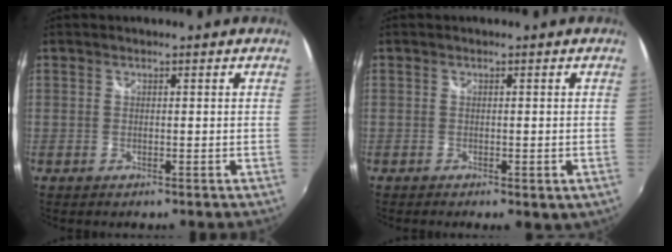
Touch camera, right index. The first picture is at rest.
{"total": 2.9, "force": [-1.3, 0.9, 2.4], "torque": [-0.037, -0.013, -0.013]}